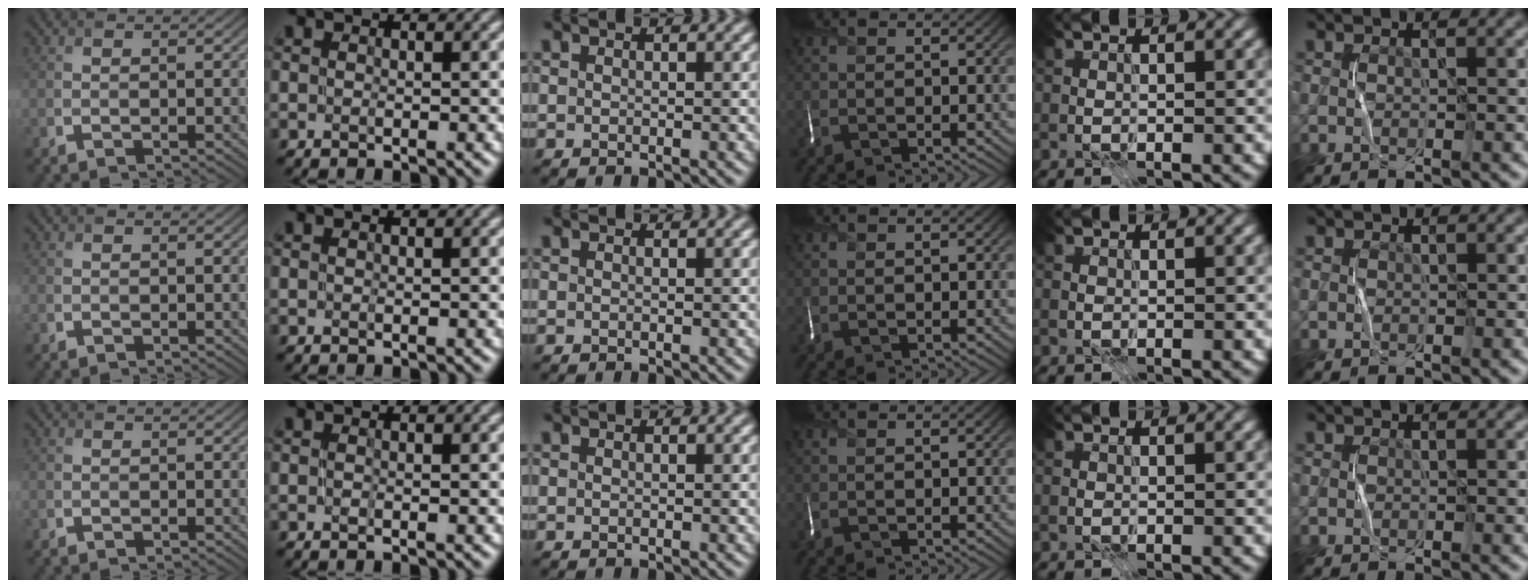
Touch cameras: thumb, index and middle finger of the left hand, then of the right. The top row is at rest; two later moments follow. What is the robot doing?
{"motion": "fold", "object": "scarf"}